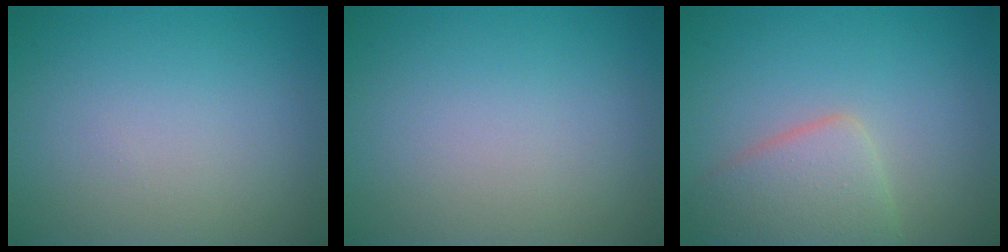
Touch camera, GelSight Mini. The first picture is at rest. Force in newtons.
{"total": 0.0}
{"total": 4.0, "press": 4.0, "slide": 0.3}